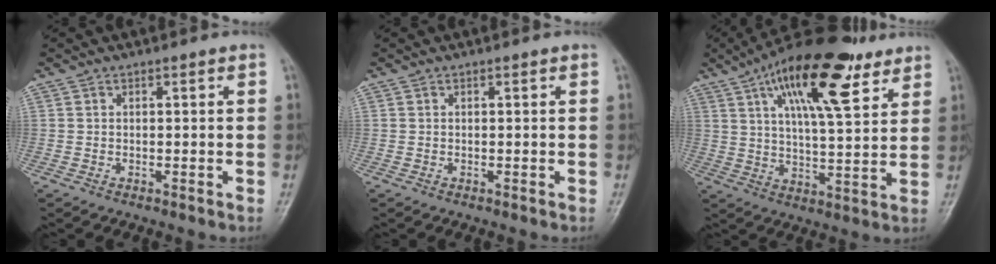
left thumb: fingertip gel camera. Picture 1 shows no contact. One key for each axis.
{"total": 0.0}
{"total": 19.7, "fx": 10.4, "fy": 6.8, "fz": 15.3, "tx": -0.227, "ty": -0.026, "tz": 0.166}